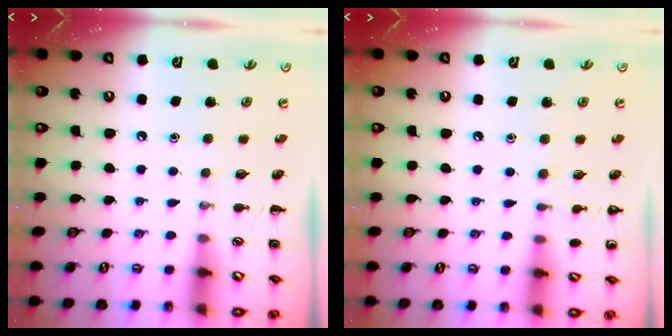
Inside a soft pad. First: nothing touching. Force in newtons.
{"total": 4.7, "press": 4.4, "slide": 1.6}